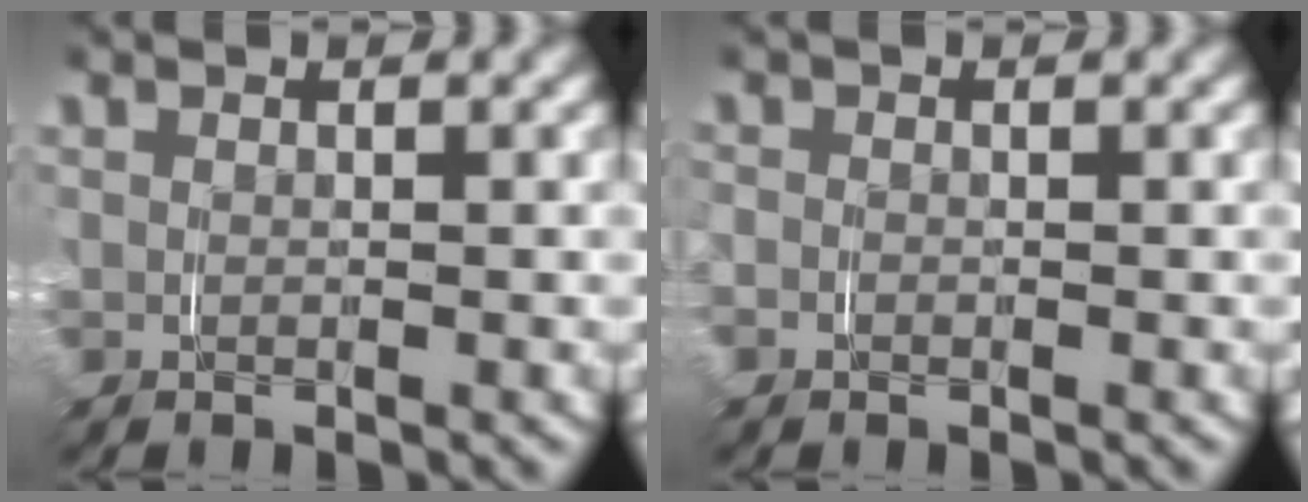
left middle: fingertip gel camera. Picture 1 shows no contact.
{"total": 1.3, "force": [-0.7, 1.1, 0.0], "torque": [-0.010, -0.007, -0.016]}